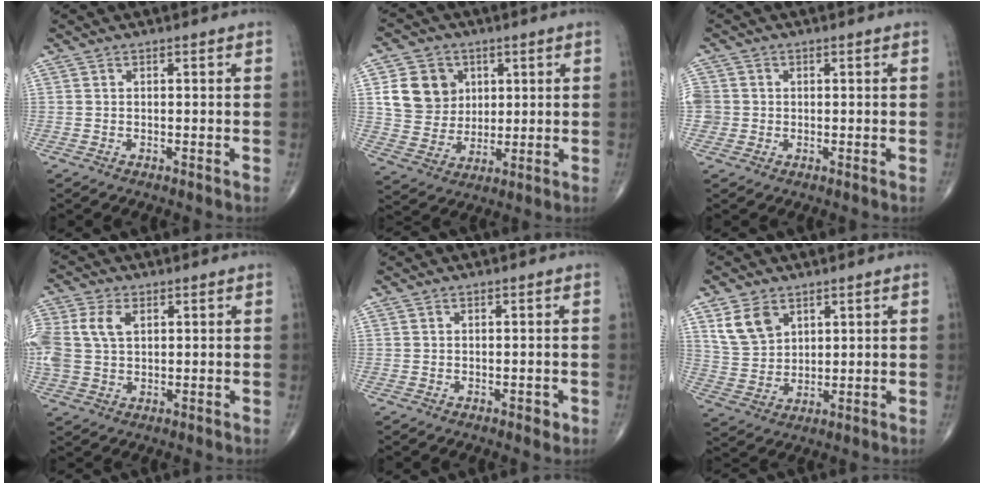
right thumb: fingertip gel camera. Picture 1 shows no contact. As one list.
[{"total": 11.2, "force": [3.2, 9.7, 4.6], "torque": [-0.053, -0.009, 0.065]}, {"total": 4.9, "force": [0.1, 4.7, 1.4], "torque": [-0.026, 0.012, 0.004]}, {"total": 9.8, "force": [2.4, 6.6, 6.9], "torque": [-0.175, 0.007, 0.048]}, {"total": 1.3, "force": [-0.3, 0.8, 1.0], "torque": [-0.008, -0.001, -0.002]}, {"total": 7.7, "force": [4.1, 5.3, 3.9], "torque": [-0.061, -0.016, 0.091]}]